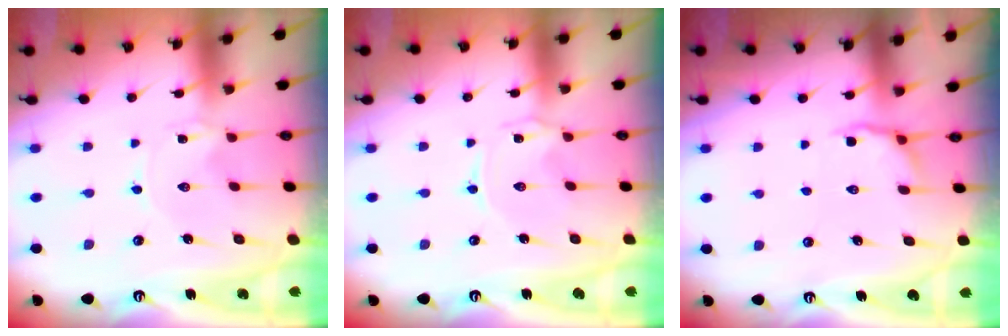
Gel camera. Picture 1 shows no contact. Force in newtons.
{"total": 0.6, "press": 0.6, "slide": 0.0}
{"total": 4.4, "press": 3.7, "slide": 2.4}